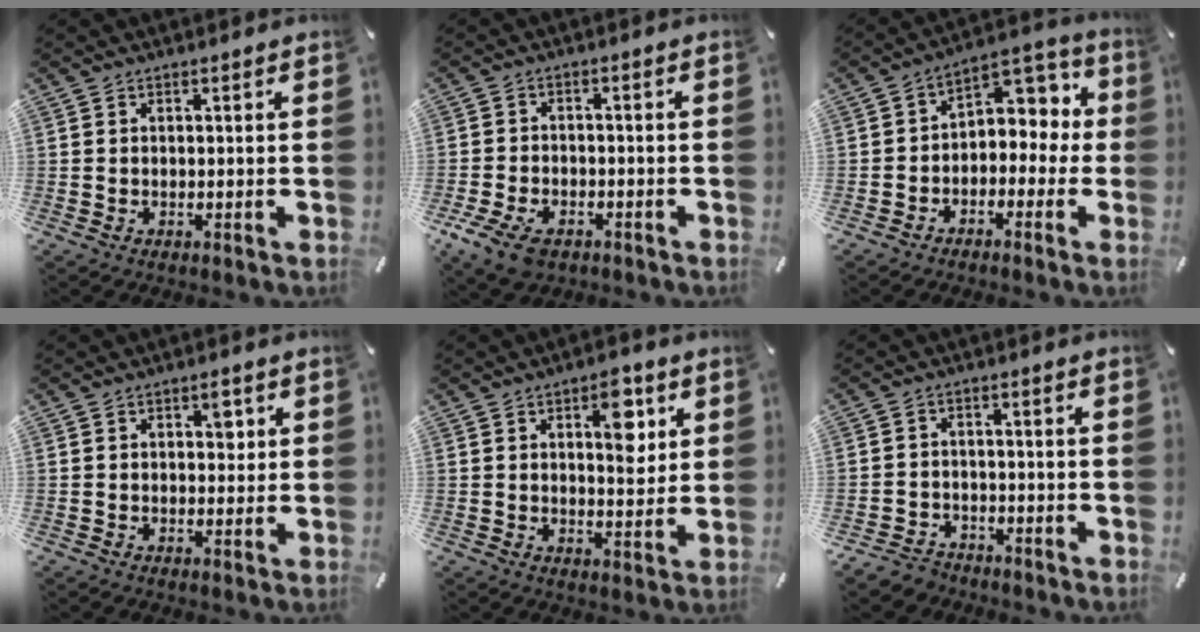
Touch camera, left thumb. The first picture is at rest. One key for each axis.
{"total": 6.9, "fx": -4.1, "fy": 4.1, "fz": 3.8, "tx": -0.088, "ty": 0.015, "tz": -0.075}
{"total": 6.2, "fx": 0.2, "fy": 5.5, "fz": 2.9, "tx": -0.036, "ty": -0.004, "tz": 0.002}
{"total": 3.7, "fx": 0.9, "fy": 2.2, "fz": 2.8, "tx": -0.027, "ty": -0.003, "tz": 0.006}
{"total": 9.3, "fx": 3.7, "fy": 4.8, "fz": 7.0, "tx": -0.080, "ty": -0.015, "tz": 0.055}
{"total": 4.4, "fx": -3.7, "fy": 2.3, "fz": 0.7, "tx": -0.021, "ty": 0.018, "tz": -0.075}